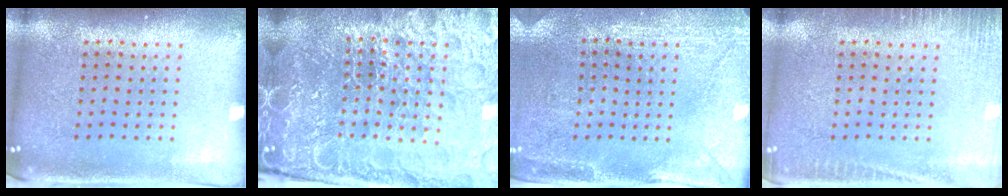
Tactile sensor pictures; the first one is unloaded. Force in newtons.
{"total": 6.3, "press": 5.6, "slide": 3.0}
{"total": 3.0, "press": 2.8, "slide": 1.0}
{"total": 2.7, "press": 2.7, "slide": 0.5}